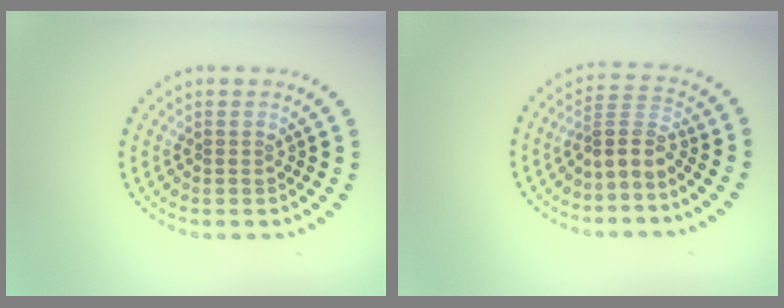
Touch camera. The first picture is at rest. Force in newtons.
{"total": 2.7, "press": 1.9, "slide": 2.0}